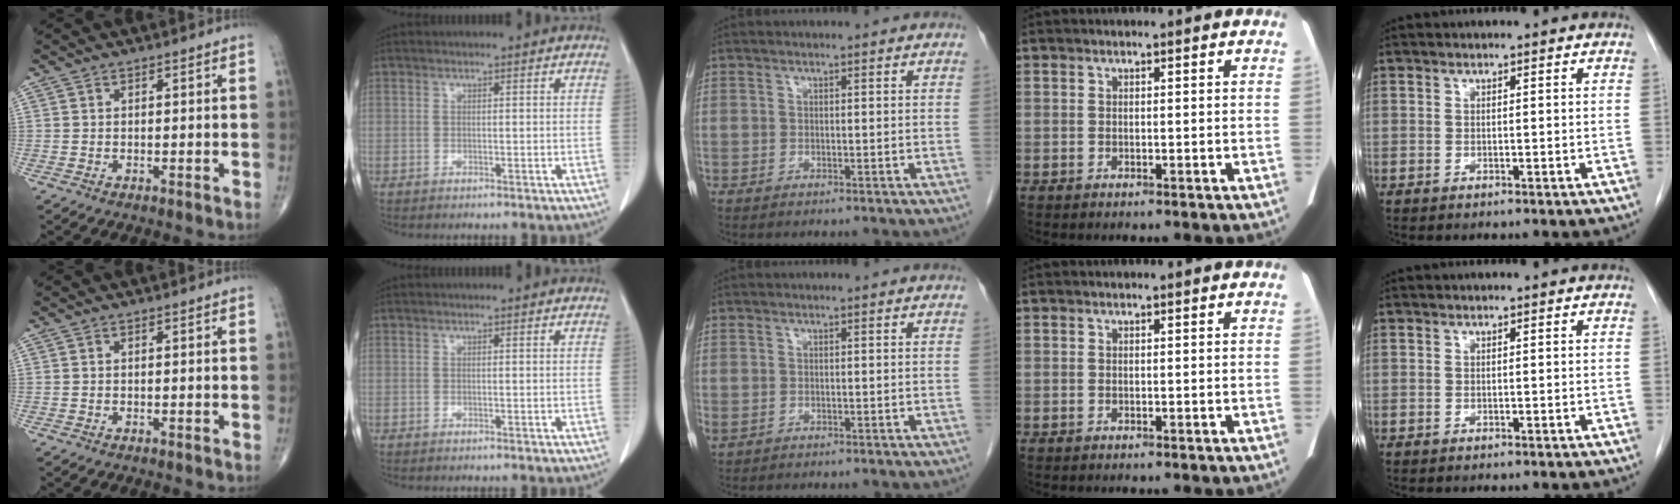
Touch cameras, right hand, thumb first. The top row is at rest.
{"middle": {"total": 0.7, "force": [-0.1, 0.6, 0.4], "torque": [-0.011, 0.001, 0.004]}}